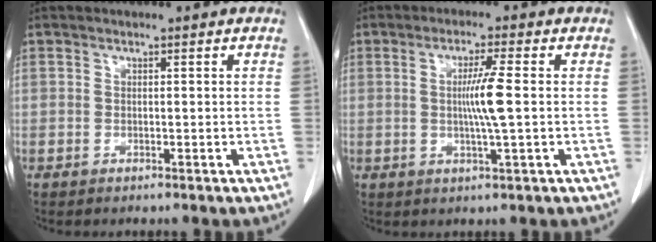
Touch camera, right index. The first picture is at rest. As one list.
[{"total": 5.6, "force": [0.1, -0.6, 5.6], "torque": [-0.102, -0.007, 0.001]}]